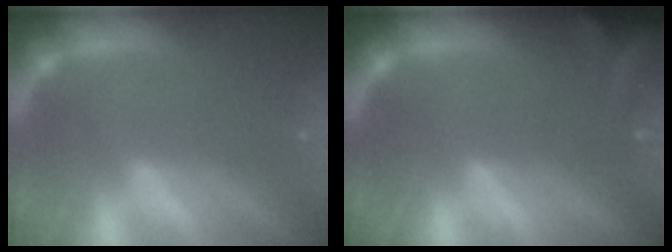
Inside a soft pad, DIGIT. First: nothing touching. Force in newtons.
{"total": 7.0}